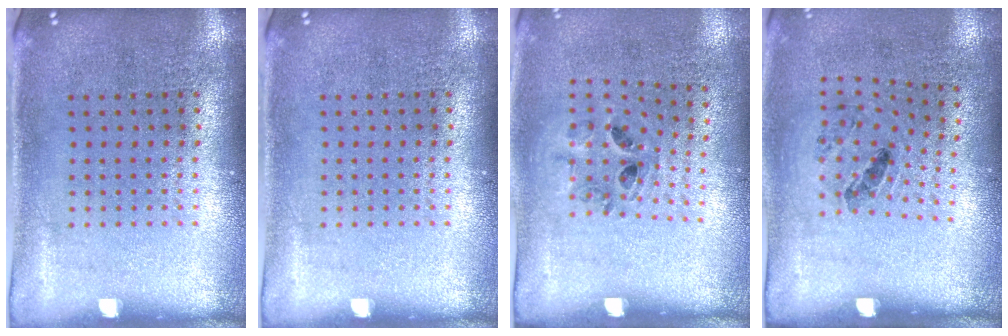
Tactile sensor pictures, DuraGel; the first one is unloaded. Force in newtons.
{"total": 0.0}
{"total": 1.1, "press": 0.9, "slide": 0.7}
{"total": 1.2, "press": 0.7, "slide": 0.9}